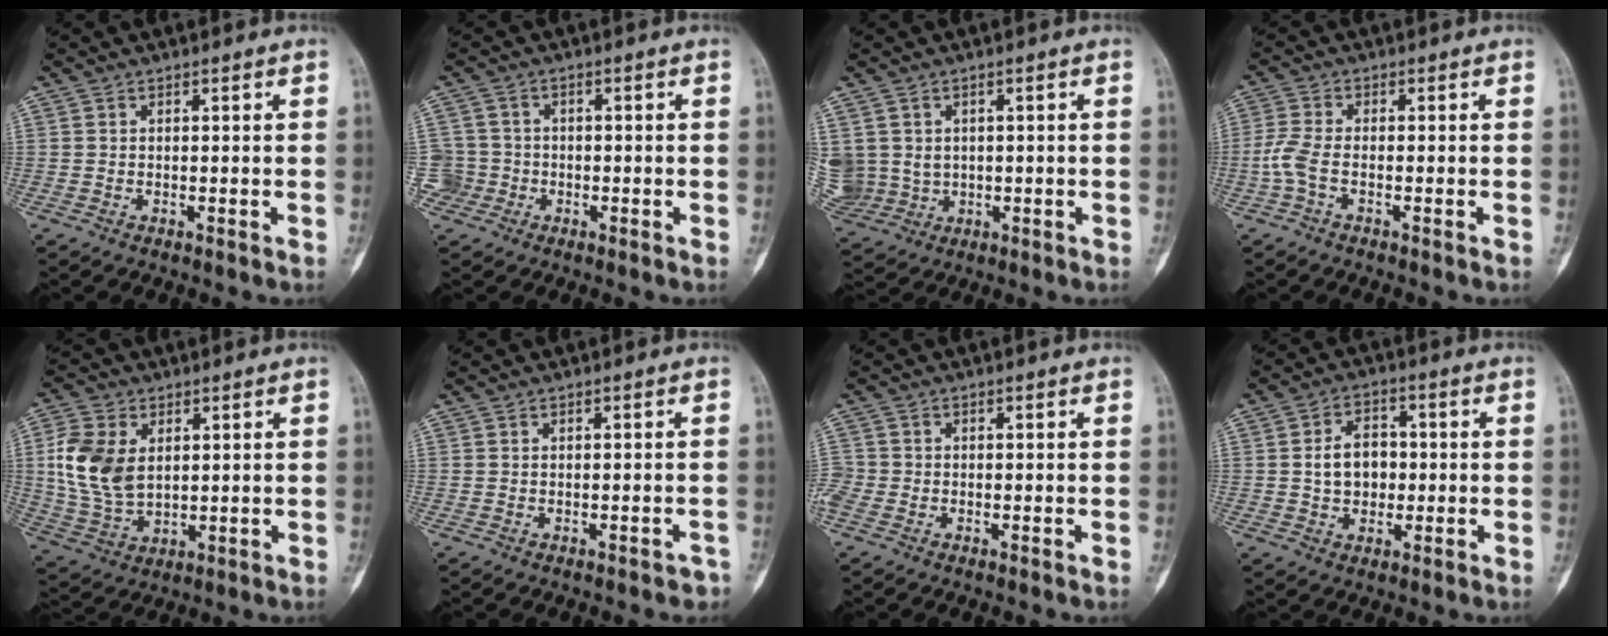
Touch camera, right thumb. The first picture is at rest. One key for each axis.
{"total": 4.5, "fx": -1.5, "fy": 4.2, "fz": -0.3, "tx": 0.025, "ty": 0.018, "tz": -0.032}
{"total": 12.4, "fx": 0.5, "fy": 11.3, "fz": 5.2, "tx": -0.150, "ty": 0.020, "tz": 0.038}
{"total": 4.0, "fx": -1.4, "fy": 1.5, "fz": 3.4, "tx": -0.093, "ty": 0.005, "tz": -0.038}
{"total": 12.2, "fx": 2.4, "fy": 8.1, "fz": 8.8, "tx": -0.169, "ty": -0.007, "tz": 0.053}
{"total": 1.8, "fx": -1.4, "fy": 1.0, "fz": 0.7, "tx": -0.006, "ty": 0.012, "tz": -0.012}
{"total": 3.8, "fx": -1.0, "fy": 3.2, "fz": 1.8, "tx": -0.049, "ty": 0.008, "tz": -0.020}
{"total": 7.5, "fx": 0.0, "fy": 5.5, "fz": 5.1, "tx": -0.061, "ty": 0.012, "tz": -0.003}